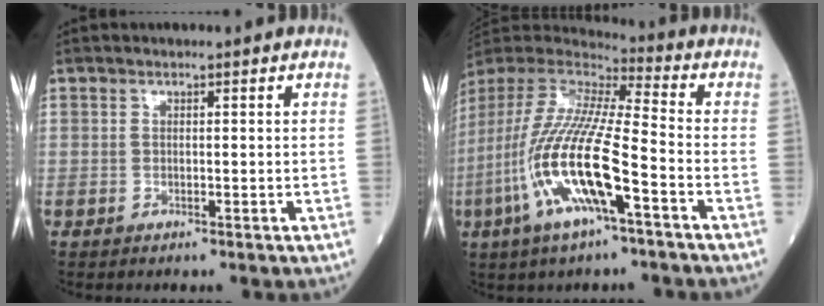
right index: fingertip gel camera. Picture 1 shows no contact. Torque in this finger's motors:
{"motor_torque": [1.99, -0.15, 1.05, 0.20]}